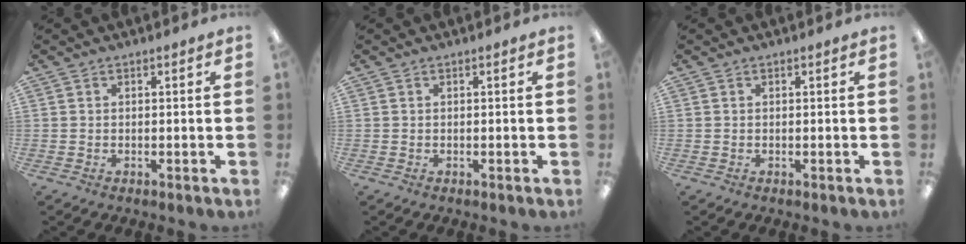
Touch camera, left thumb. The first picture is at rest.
{"total": 0.0}
{"total": 0.0}